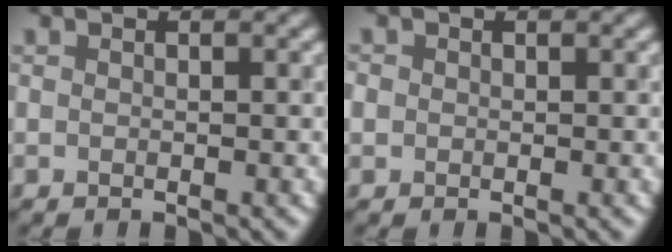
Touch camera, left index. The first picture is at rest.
{"total": 1.0, "force": [0.0, 1.0, 0.2], "torque": [0.002, -0.002, -0.005]}